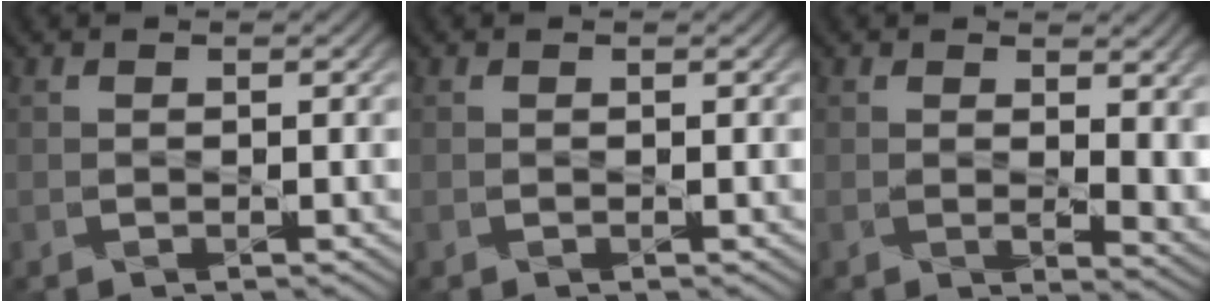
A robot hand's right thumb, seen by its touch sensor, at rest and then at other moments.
{"total": 0.0}
{"total": 7.3, "force": [1.5, 4.3, 5.7], "torque": [-0.100, -0.019, 0.045]}